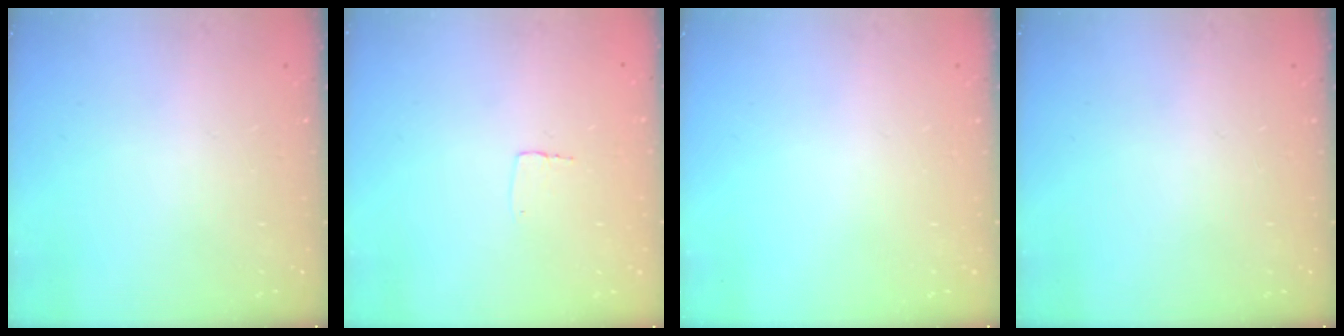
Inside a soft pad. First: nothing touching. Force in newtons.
{"total": 2.7, "press": 2.7, "slide": 0.1}
{"total": 0.0}
{"total": 0.0}